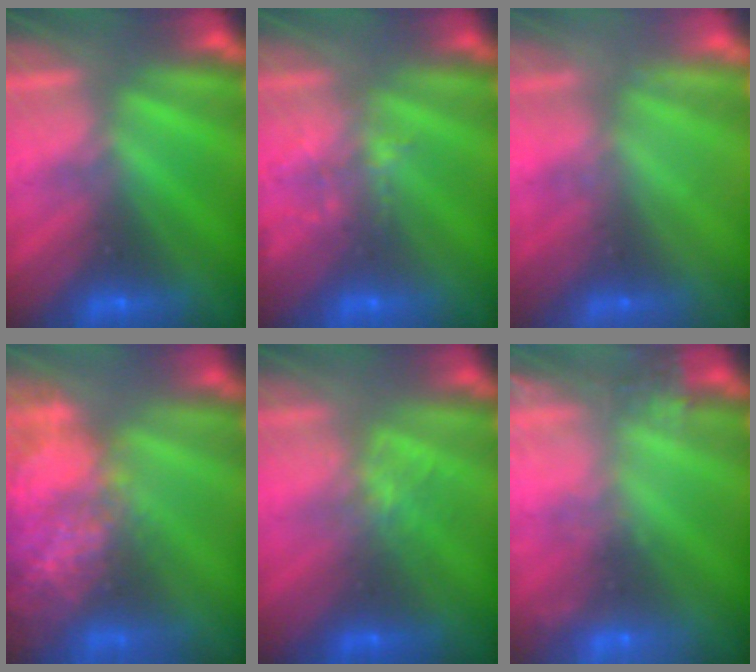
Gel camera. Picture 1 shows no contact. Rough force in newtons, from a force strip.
{"total": 1.6}
{"total": 2.1}
{"total": 7.4}
{"total": 1.4}
{"total": 7.1}